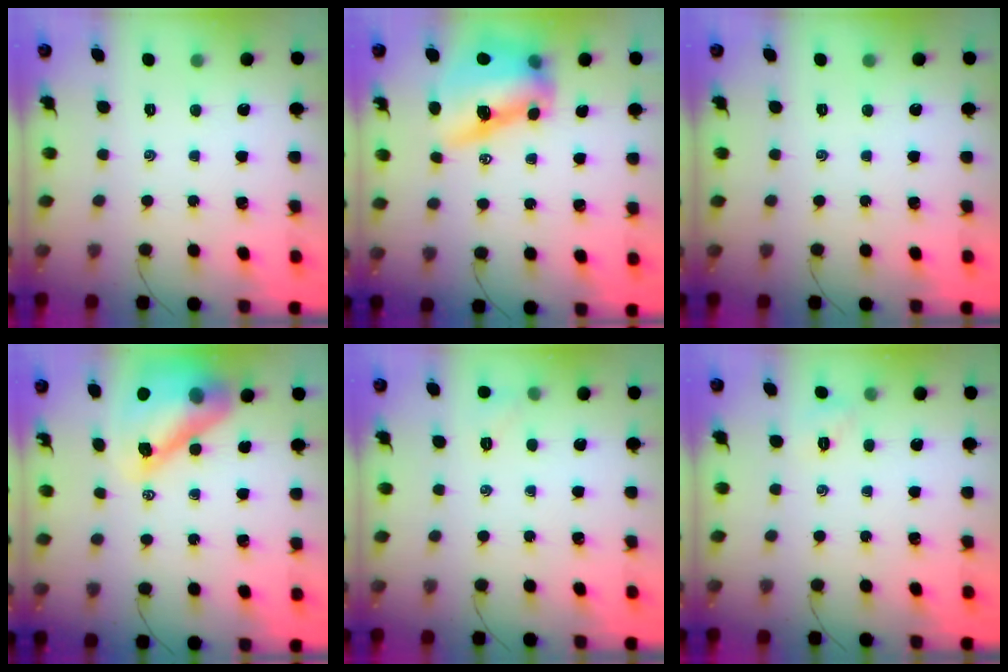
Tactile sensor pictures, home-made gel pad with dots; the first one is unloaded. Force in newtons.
{"total": 13.1, "press": 12.8, "slide": 2.7}
{"total": 0.0}
{"total": 15.6, "press": 15.0, "slide": 4.3}
{"total": 5.2, "press": 5.0, "slide": 1.5}
{"total": 2.2, "press": 2.2, "slide": 0.5}